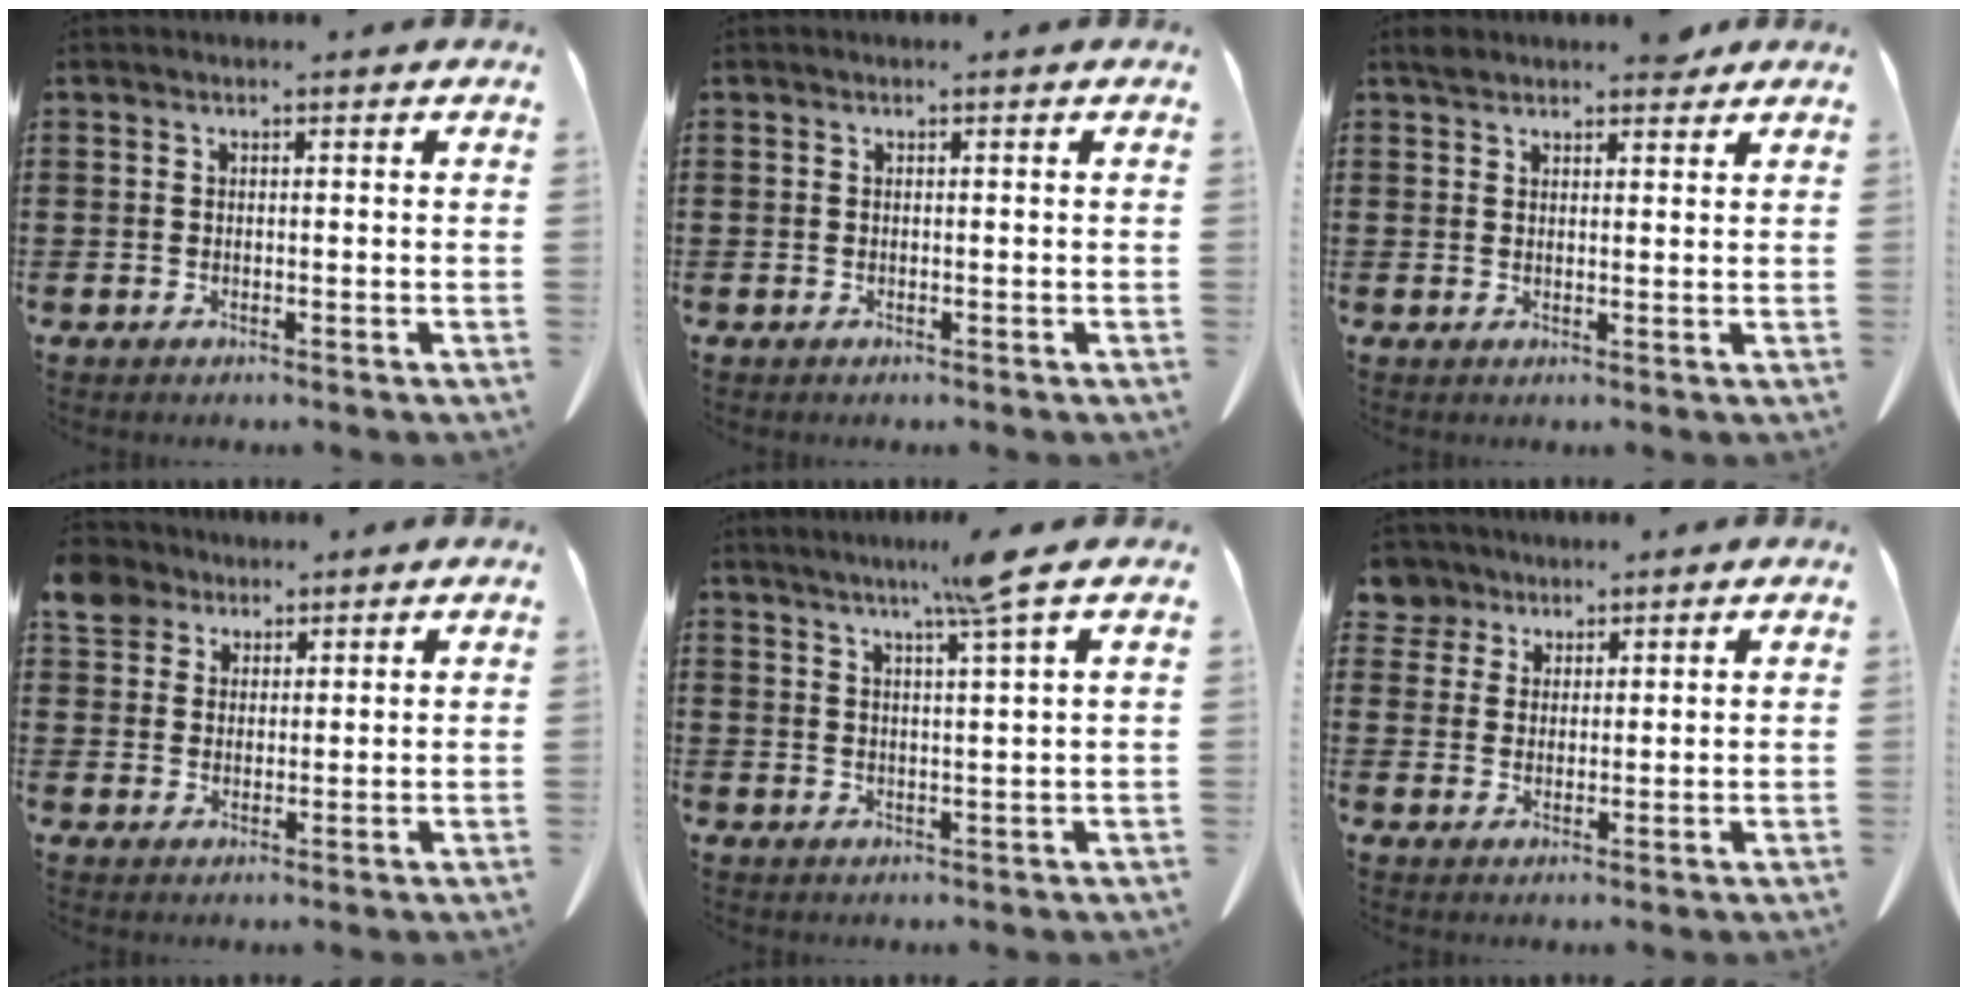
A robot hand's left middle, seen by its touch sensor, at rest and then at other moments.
{"total": 0.0}
{"total": 3.4, "force": [3.0, 1.1, 1.1], "torque": [-0.013, -0.006, 0.054]}
{"total": 5.0, "force": [3.5, 3.2, 1.4], "torque": [-0.040, 0.004, 0.065]}
{"total": 5.9, "force": [4.2, -1.0, 4.0], "torque": [-0.086, -0.002, 0.073]}
{"total": 4.2, "force": [3.1, 2.8, 0.5], "torque": [-0.022, 0.003, 0.057]}